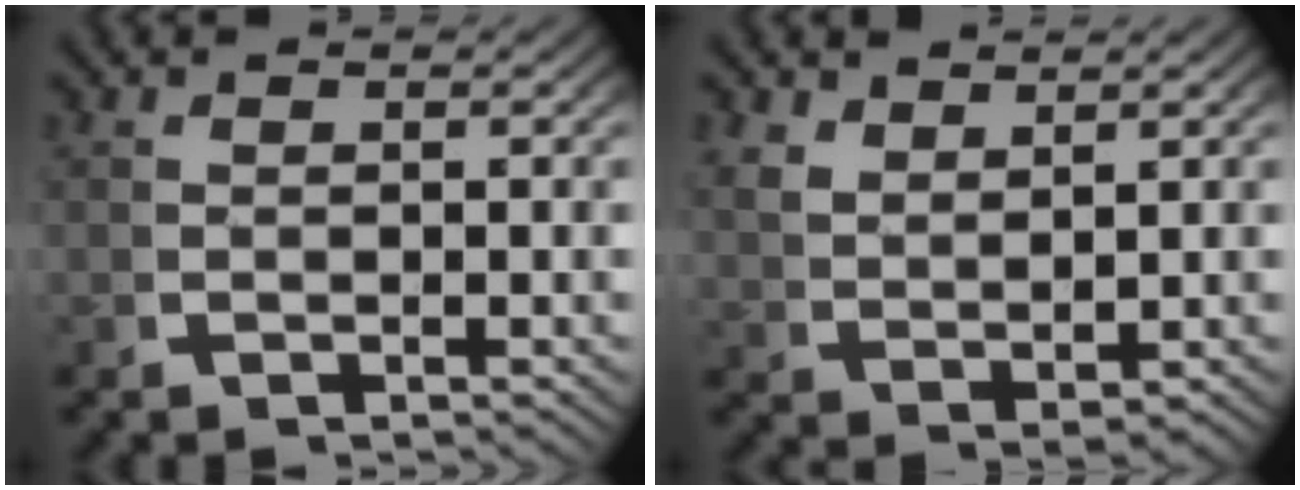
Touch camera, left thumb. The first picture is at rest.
{"total": 2.7, "force": [2.2, 1.0, 1.1], "torque": [-0.018, -0.002, 0.056]}